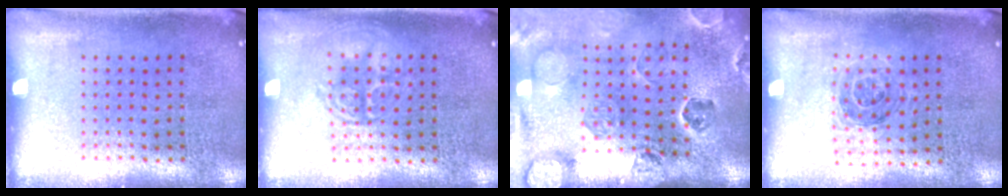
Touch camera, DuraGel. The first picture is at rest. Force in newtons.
{"total": 1.3, "press": 1.3, "slide": 0.1}
{"total": 2.8, "press": 2.7, "slide": 0.7}
{"total": 1.1, "press": 1.0, "slide": 0.3}